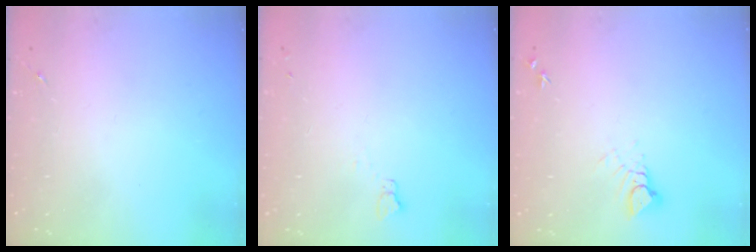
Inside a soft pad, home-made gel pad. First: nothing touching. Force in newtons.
{"total": 2.3, "press": 2.3, "slide": 0.2}
{"total": 3.9, "press": 3.9, "slide": 0.3}